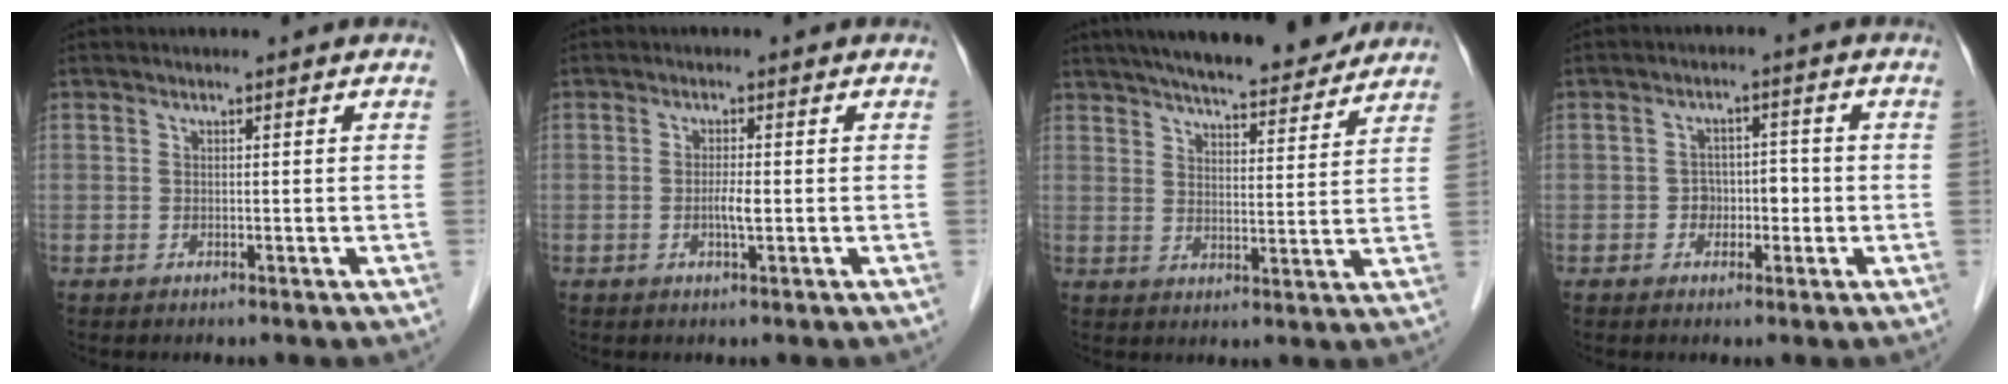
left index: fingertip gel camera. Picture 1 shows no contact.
{"total": 2.0, "force": [-0.3, 0.2, 2.0], "torque": [-0.039, 0.000, -0.006]}
{"total": 17.8, "force": [15.6, 3.1, 8.0], "torque": [-0.123, 0.022, 0.220]}
{"total": 3.4, "force": [-1.0, 2.6, 2.0], "torque": [-0.024, 0.014, -0.015]}